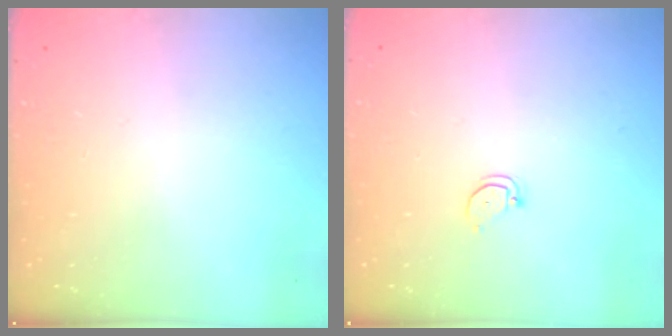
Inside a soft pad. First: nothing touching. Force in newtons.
{"total": 2.4, "press": 2.4, "slide": 0.2}